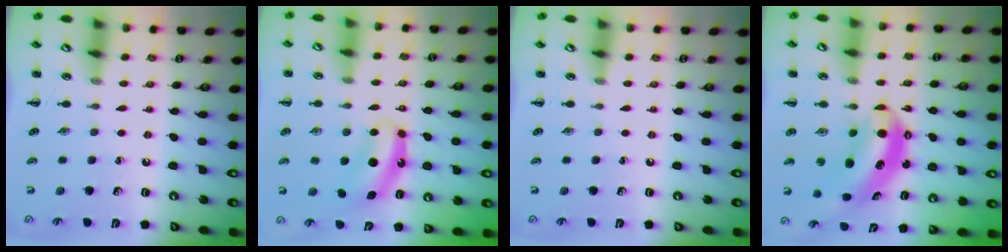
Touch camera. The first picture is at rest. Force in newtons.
{"total": 7.1, "press": 7.0, "slide": 0.4}
{"total": 0.0}
{"total": 6.7, "press": 6.6, "slide": 1.5}